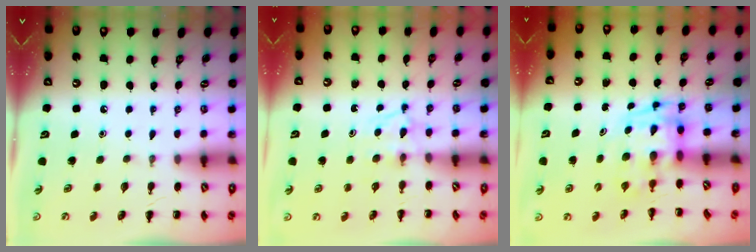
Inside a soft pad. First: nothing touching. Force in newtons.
{"total": 3.3, "press": 3.1, "slide": 1.2}
{"total": 3.3, "press": 3.3, "slide": 0.7}